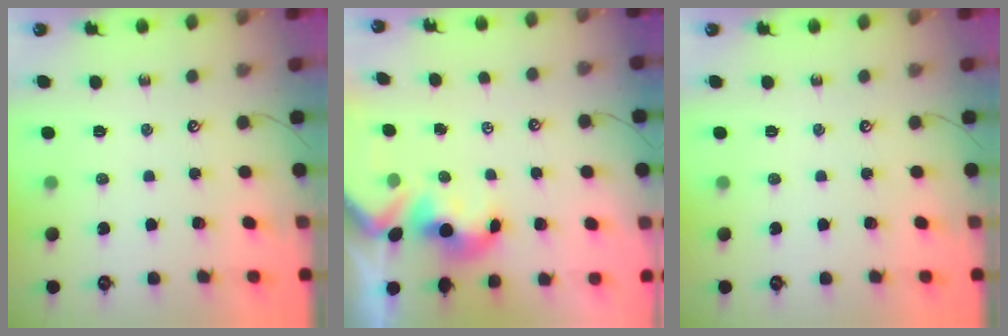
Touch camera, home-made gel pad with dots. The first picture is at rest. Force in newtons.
{"total": 1.6, "press": 1.5, "slide": 0.7}
{"total": 0.0}